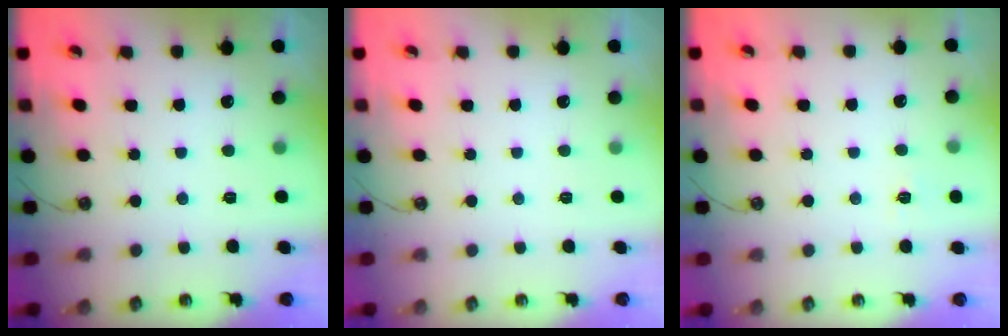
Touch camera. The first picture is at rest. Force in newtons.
{"total": 0.0}
{"total": 4.6, "press": 4.6, "slide": 0.5}